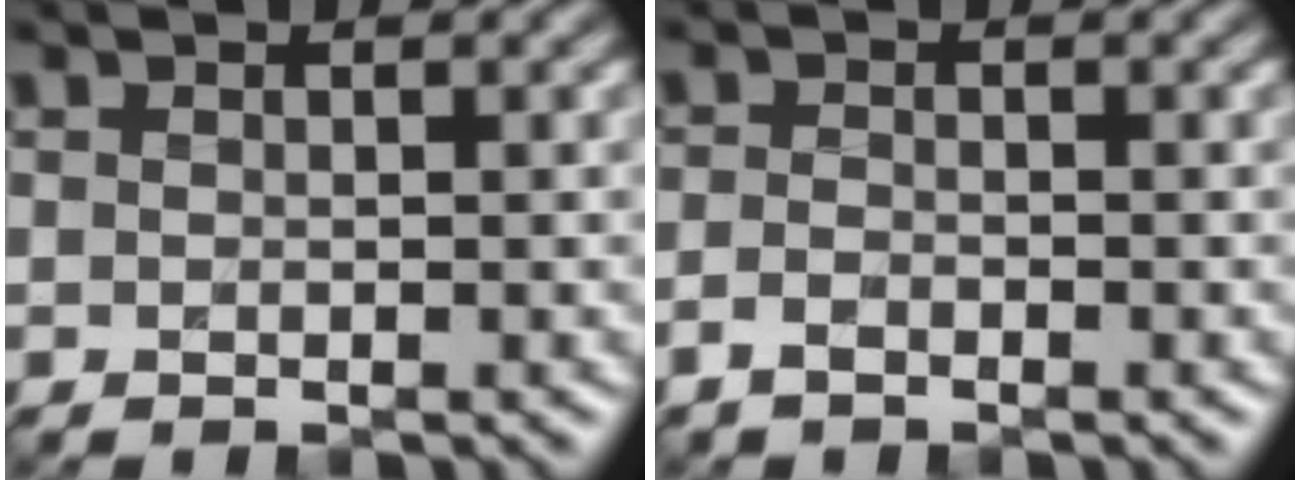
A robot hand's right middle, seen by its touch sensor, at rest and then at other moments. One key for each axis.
{"total": 1.3, "fx": -0.9, "fy": 0.6, "fz": 0.8, "tx": -0.018, "ty": -0.002, "tz": -0.021}